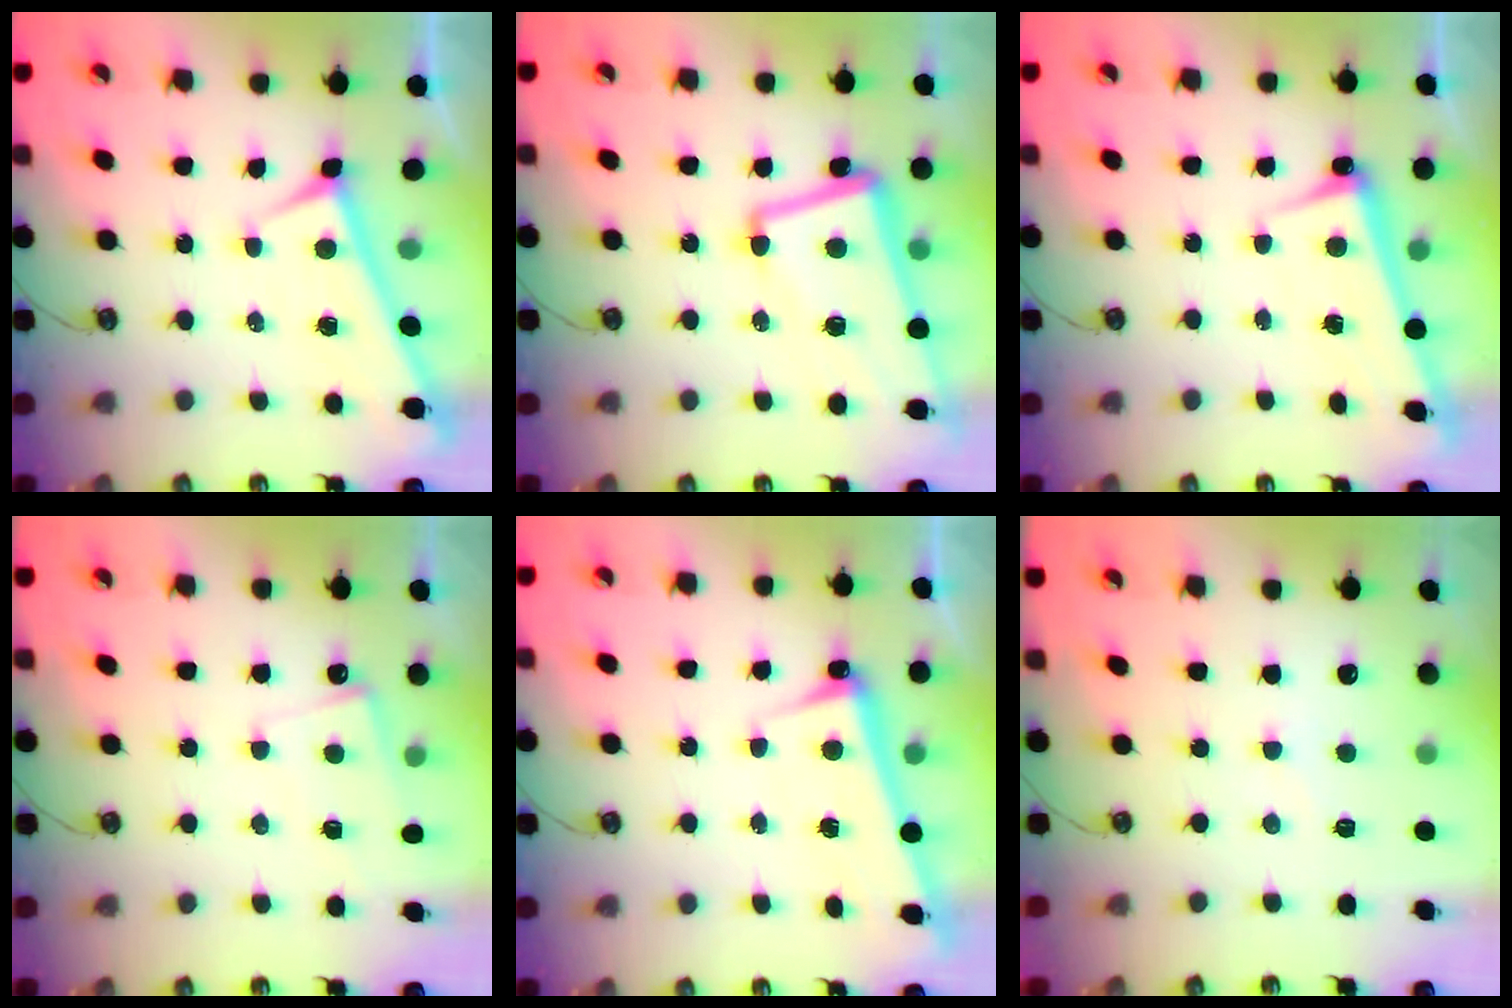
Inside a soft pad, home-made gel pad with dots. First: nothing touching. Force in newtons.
{"total": 6.5, "press": 6.2, "slide": 2.0}
{"total": 2.7, "press": 2.6, "slide": 0.5}
{"total": 3.8, "press": 3.7, "slide": 0.4}
{"total": 2.7, "press": 2.7, "slide": 0.6}
{"total": 4.8, "press": 4.7, "slide": 0.8}